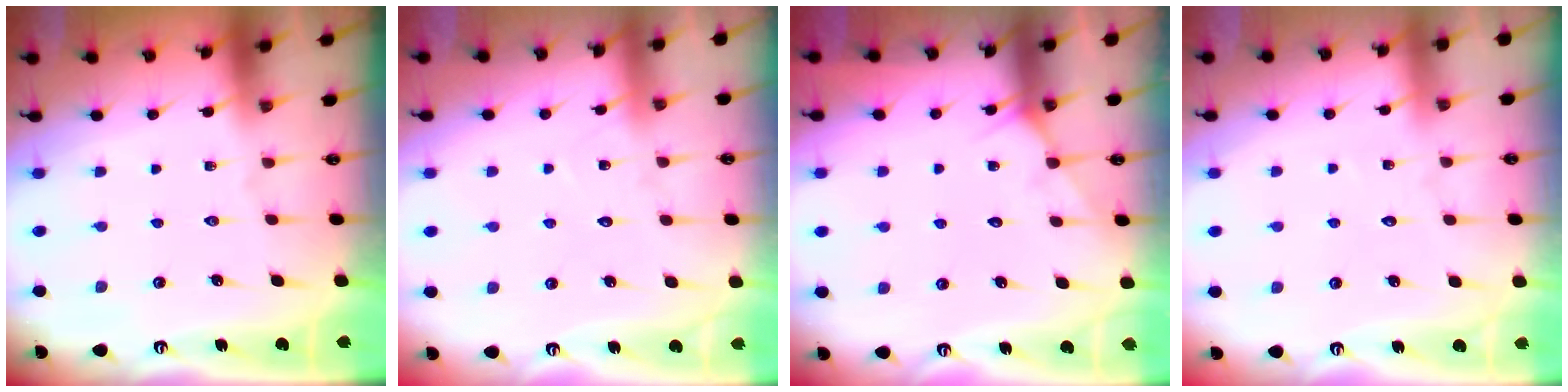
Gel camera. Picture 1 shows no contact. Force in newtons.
{"total": 5.6, "press": 5.6, "slide": 0.6}
{"total": 4.4, "press": 4.4, "slide": 0.3}
{"total": 2.2, "press": 2.2, "slide": 0.2}